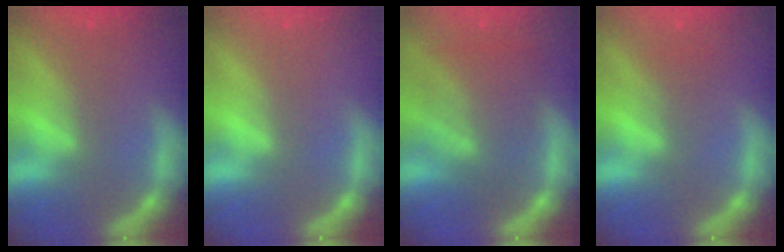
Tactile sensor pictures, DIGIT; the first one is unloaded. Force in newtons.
{"total": 0.0}
{"total": 7.6}
{"total": 1.5}